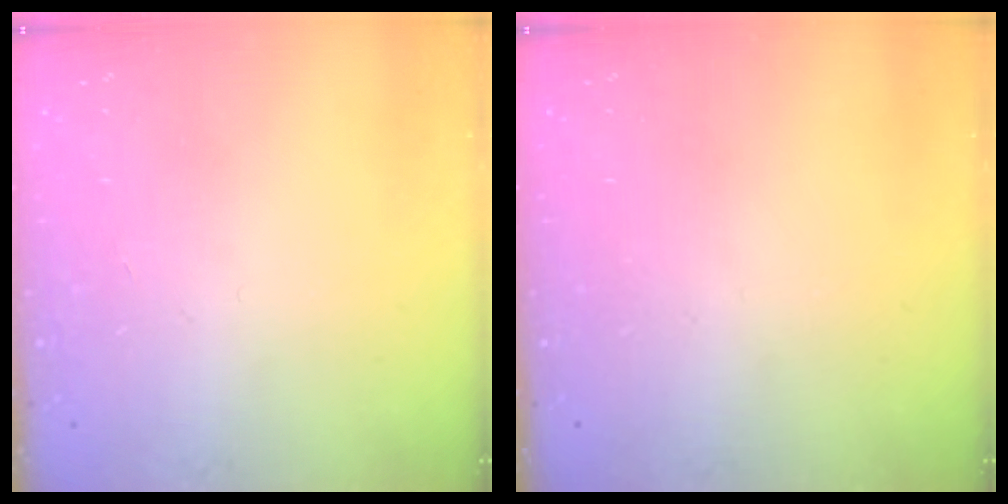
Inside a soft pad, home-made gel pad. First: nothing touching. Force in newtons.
{"total": 0.0}